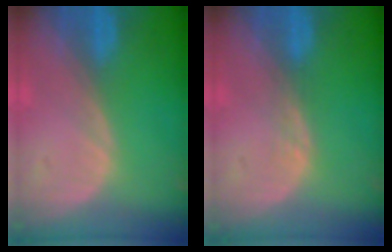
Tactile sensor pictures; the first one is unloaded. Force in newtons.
{"total": 1.1, "press": 1.1, "slide": 0.1}